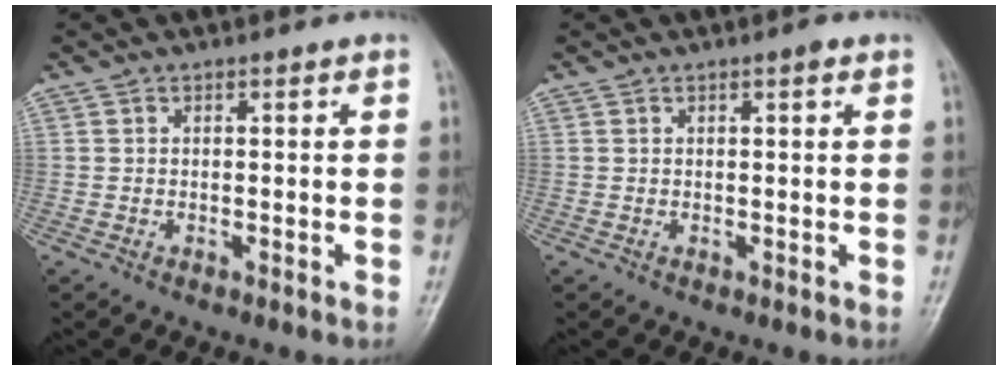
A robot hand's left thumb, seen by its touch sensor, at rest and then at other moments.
{"total": 1.0, "force": [0.6, 0.2, 0.9], "torque": [-0.012, 0.001, 0.005]}